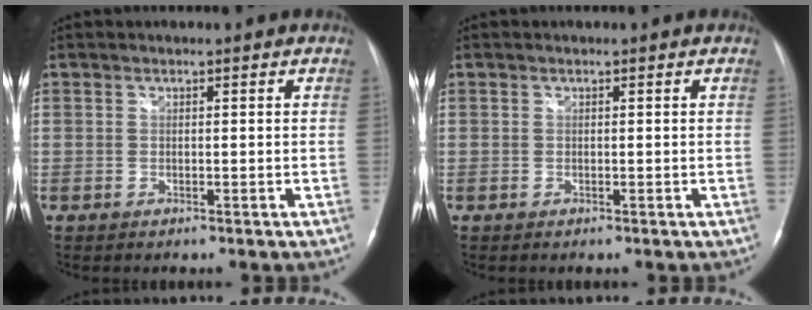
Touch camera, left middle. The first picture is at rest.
{"total": 0.0}